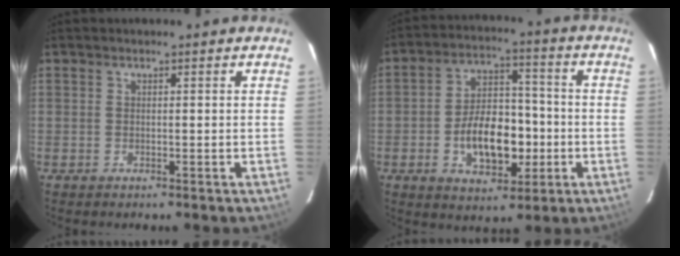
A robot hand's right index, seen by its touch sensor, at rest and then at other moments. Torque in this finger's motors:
{"motor_torque": [0.47, -0.21, 0.30, 0.15]}